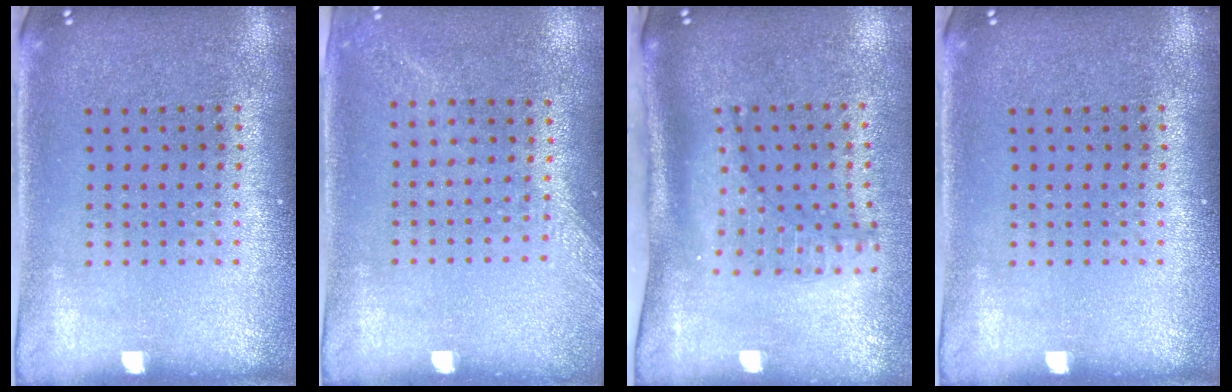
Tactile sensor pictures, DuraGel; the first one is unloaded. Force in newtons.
{"total": 1.3, "press": 1.1, "slide": 0.6}
{"total": 1.6, "press": 1.3, "slide": 0.9}
{"total": 0.0}